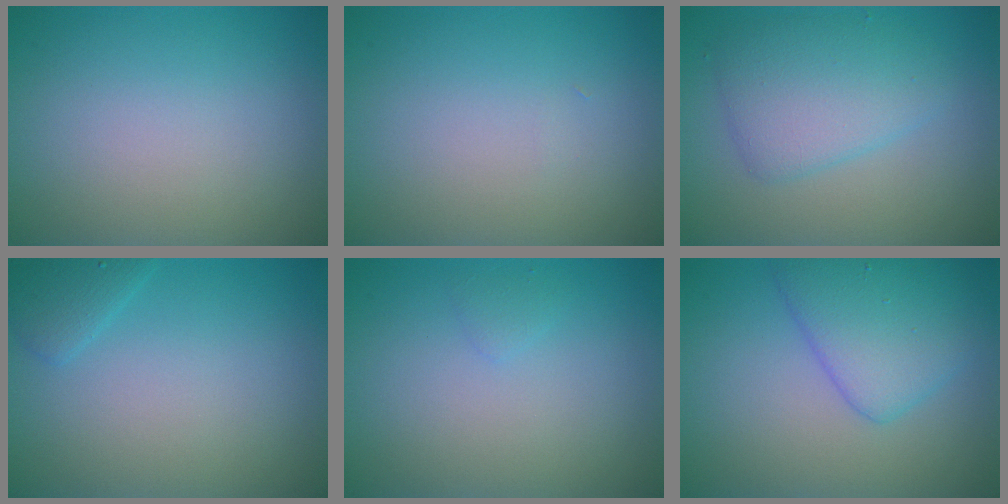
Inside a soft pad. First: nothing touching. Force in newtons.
{"total": 0.0}
{"total": 4.2, "press": 4.2, "slide": 0.0}
{"total": 1.6, "press": 1.6, "slide": 0.1}
{"total": 0.6, "press": 0.6, "slide": 0.1}
{"total": 4.8, "press": 4.8, "slide": 0.1}